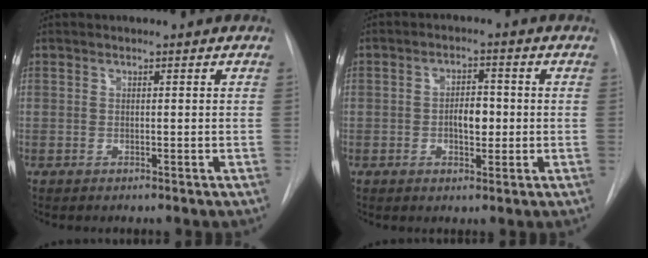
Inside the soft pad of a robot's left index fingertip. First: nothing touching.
{"total": 4.1, "force": [-1.4, 2.0, 3.3], "torque": [-0.050, 0.001, -0.021]}